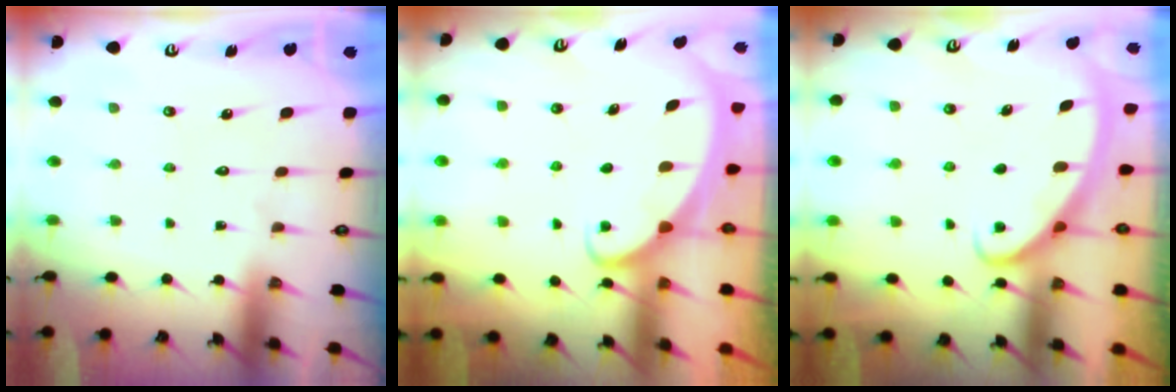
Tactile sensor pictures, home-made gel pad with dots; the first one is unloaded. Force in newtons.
{"total": 1.9, "press": 1.9, "slide": 0.1}
{"total": 2.8, "press": 2.8, "slide": 0.4}